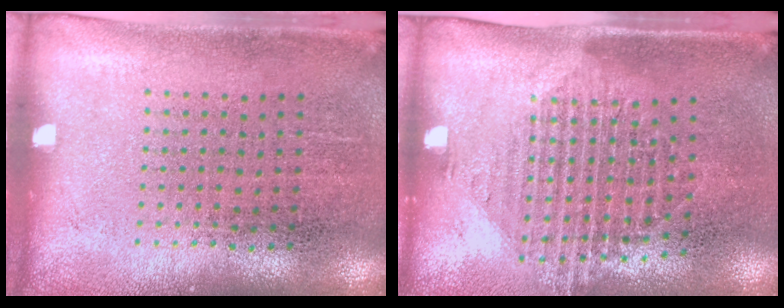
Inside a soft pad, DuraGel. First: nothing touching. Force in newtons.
{"total": 1.5, "press": 1.2, "slide": 0.9}